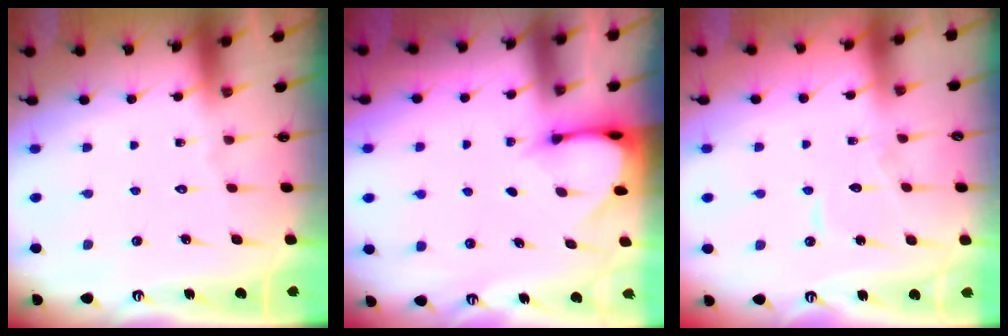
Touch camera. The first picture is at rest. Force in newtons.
{"total": 3.1, "press": 3.1, "slide": 0.2}
{"total": 6.4, "press": 6.4, "slide": 0.5}